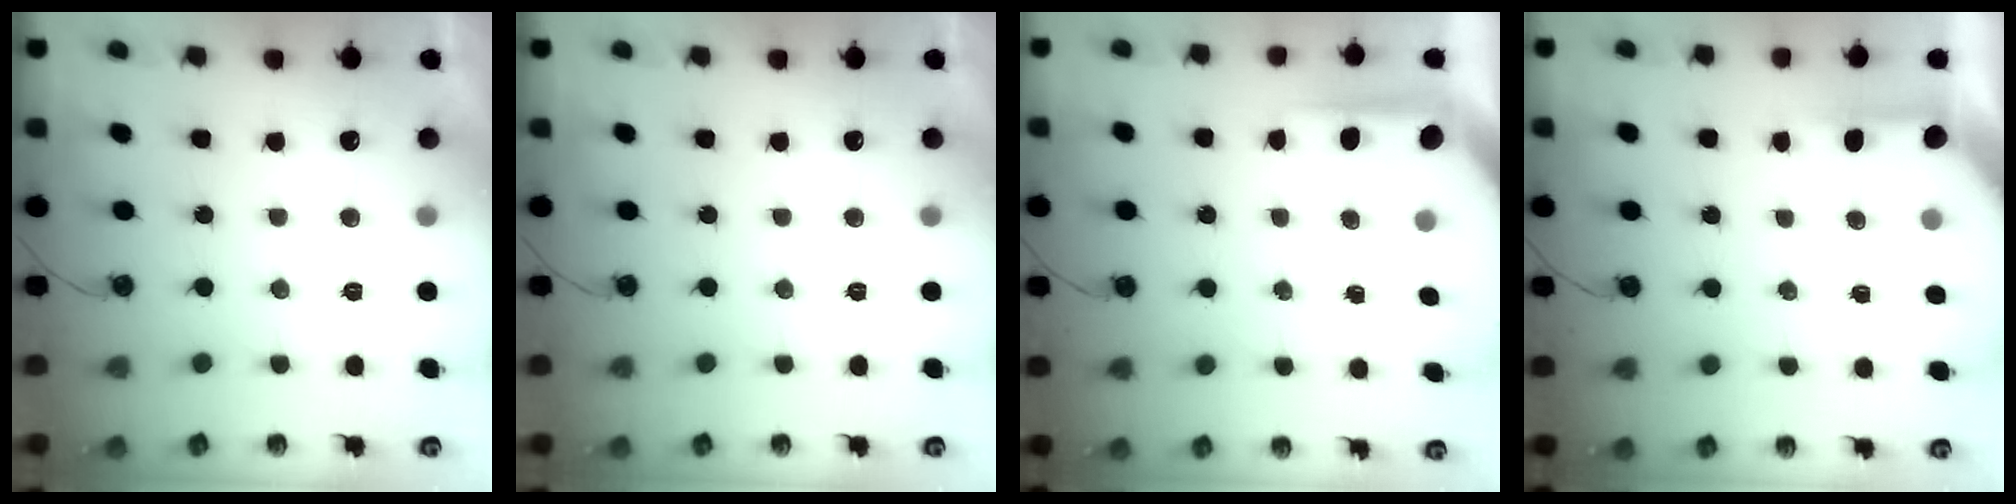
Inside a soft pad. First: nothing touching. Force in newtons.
{"total": 0.0}
{"total": 5.3, "press": 5.3, "slide": 0.3}
{"total": 3.9, "press": 3.8, "slide": 0.4}